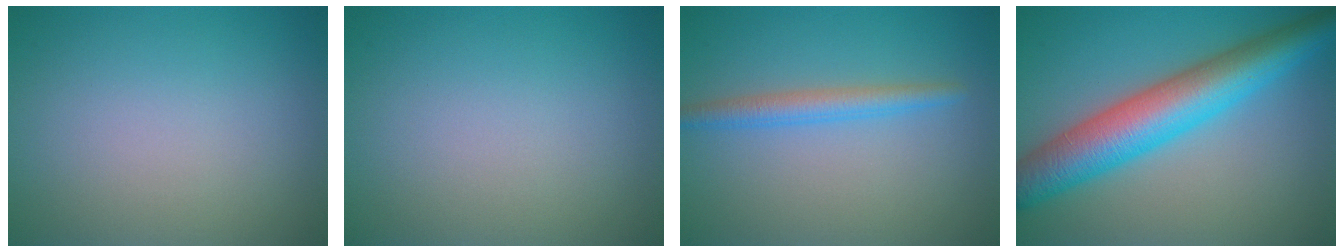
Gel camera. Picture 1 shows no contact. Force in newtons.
{"total": 0.0}
{"total": 2.4, "press": 2.4, "slide": 0.1}
{"total": 8.8, "press": 8.8, "slide": 0.1}